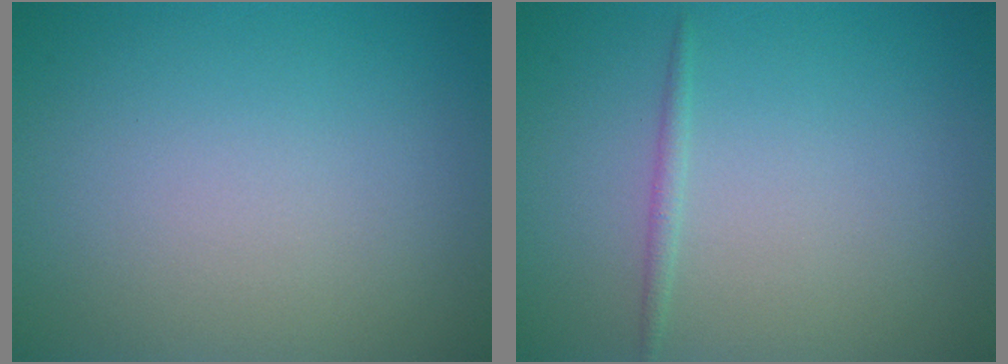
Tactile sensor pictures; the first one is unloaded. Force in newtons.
{"total": 0.7, "press": 0.7, "slide": 0.0}